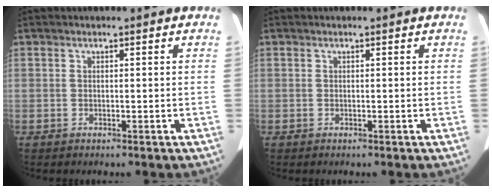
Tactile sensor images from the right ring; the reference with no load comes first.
{"total": 0.0}